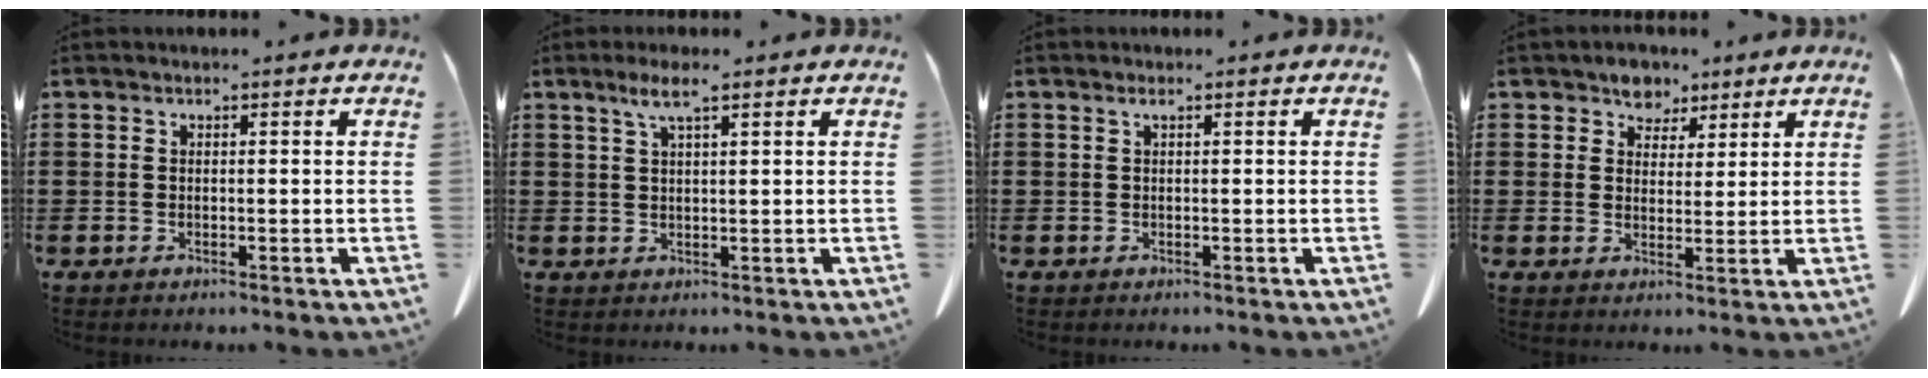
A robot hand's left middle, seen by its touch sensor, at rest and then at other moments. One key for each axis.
{"total": 3.4, "fx": 2.0, "fy": 0.4, "fz": 2.7, "tx": -0.058, "ty": 0.004, "tz": 0.034}
{"total": 0.6, "fx": 0.2, "fy": 0.0, "fz": 0.5, "tx": -0.010, "ty": 0.000, "tz": 0.005}
{"total": 4.3, "fx": 3.3, "fy": 2.8, "fz": 0.3, "tx": -0.026, "ty": 0.006, "tz": 0.060}